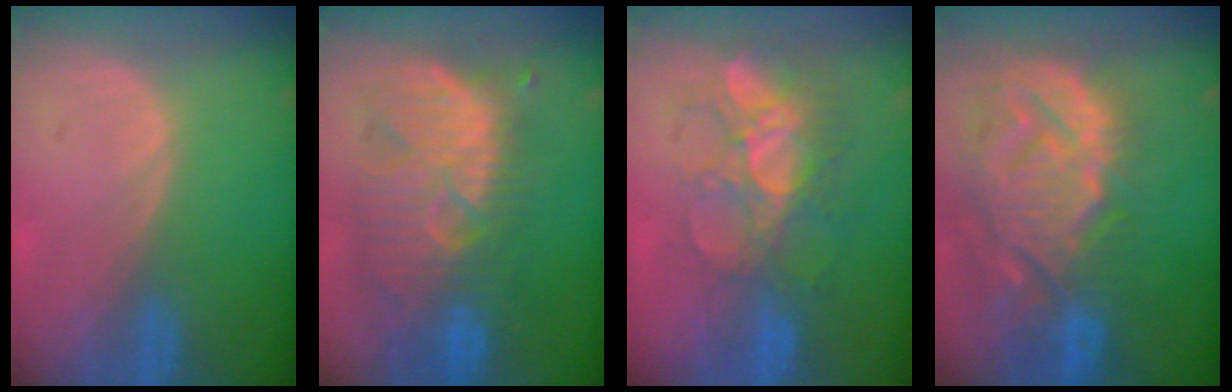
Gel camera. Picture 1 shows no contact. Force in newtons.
{"total": 11.5, "press": 10.9, "slide": 3.7}
{"total": 9.5, "press": 8.5, "slide": 4.2}
{"total": 14.3, "press": 12.3, "slide": 7.4}